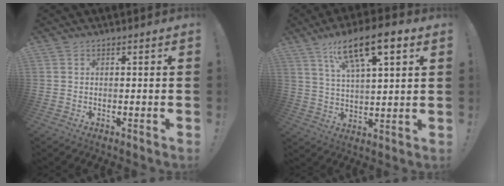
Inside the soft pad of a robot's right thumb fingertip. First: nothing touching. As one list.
[{"total": 14.4, "force": [8.6, 4.6, 10.6], "torque": [-0.177, -0.034, 0.142]}]